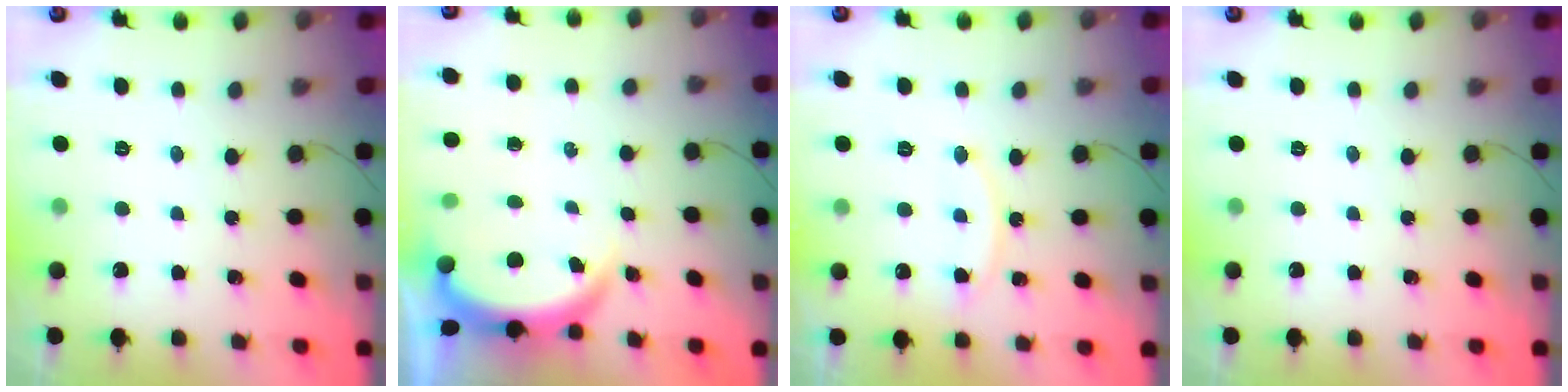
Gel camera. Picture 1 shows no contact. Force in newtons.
{"total": 3.9, "press": 3.9, "slide": 0.2}
{"total": 9.4, "press": 9.4, "slide": 0.7}
{"total": 0.0}